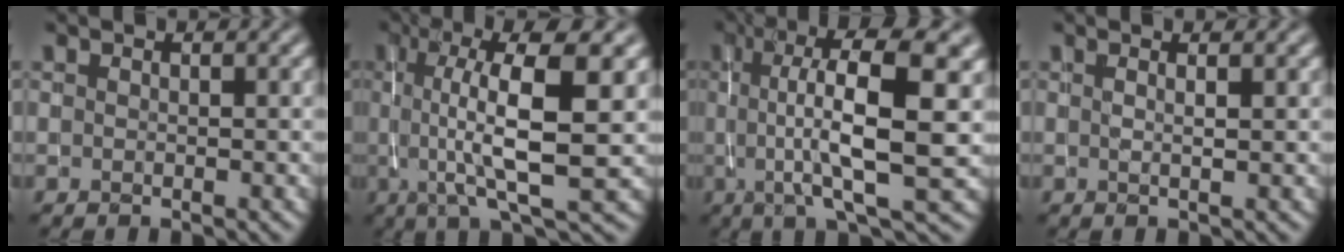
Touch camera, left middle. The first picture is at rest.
{"total": 9.3, "force": [1.1, 2.3, 8.9], "torque": [-0.131, 0.004, 0.015]}
{"total": 10.9, "force": [1.1, 2.7, 10.5], "torque": [-0.145, 0.009, 0.014]}
{"total": 1.7, "force": [0.8, 0.7, 1.3], "torque": [0.001, 0.002, -0.010]}